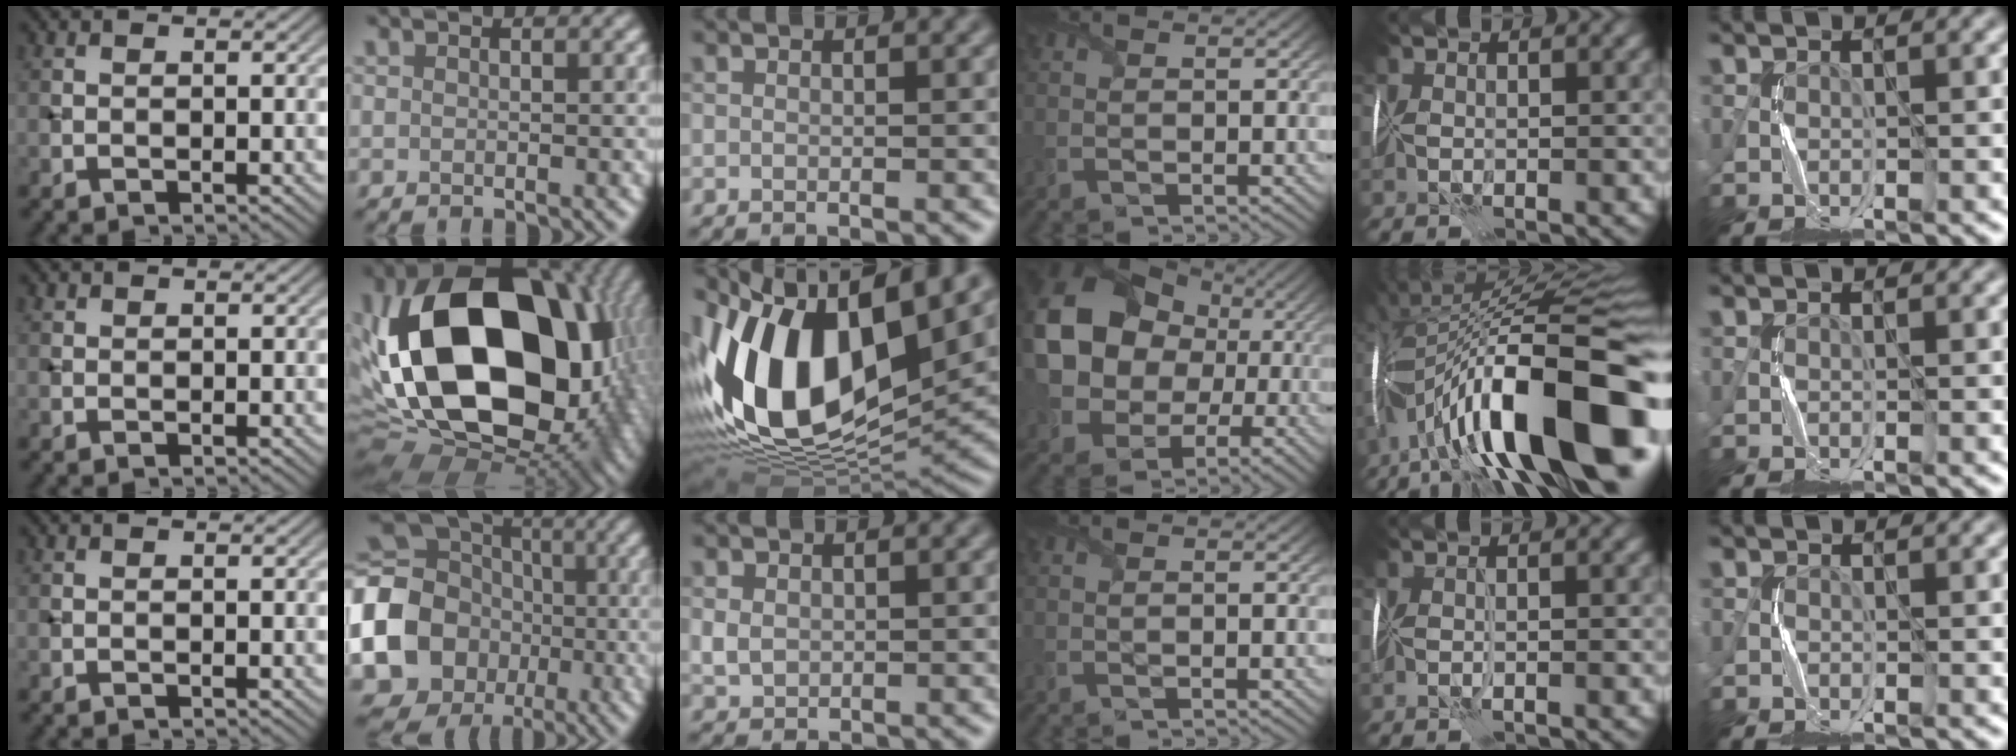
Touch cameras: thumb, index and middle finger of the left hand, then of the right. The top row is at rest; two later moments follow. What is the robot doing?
{"motion": "fold", "object": "wrapping paper"}